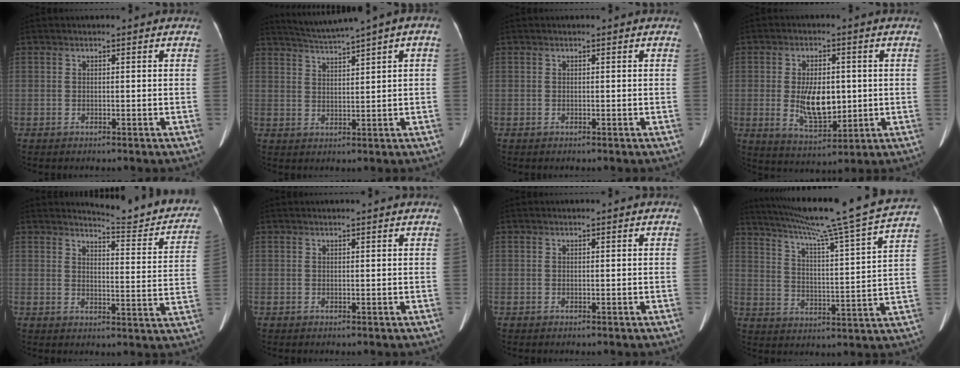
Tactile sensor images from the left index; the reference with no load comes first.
{"total": 5.5, "force": [4.0, -0.7, 3.7], "torque": [-0.065, 0.017, 0.074]}
{"total": 0.0}
{"total": 8.6, "force": [-0.4, 4.1, 7.5], "torque": [-0.144, -0.006, 0.003]}
{"total": 13.0, "force": [12.4, 1.0, 3.7], "torque": [-0.035, -0.059, 0.132]}
{"total": 2.8, "force": [2.6, -0.1, 1.0], "torque": [-0.012, 0.023, 0.033]}
{"total": 0.0}
{"total": 22.8, "force": [19.5, -2.2, 11.7], "torque": [-0.198, -0.029, 0.269]}